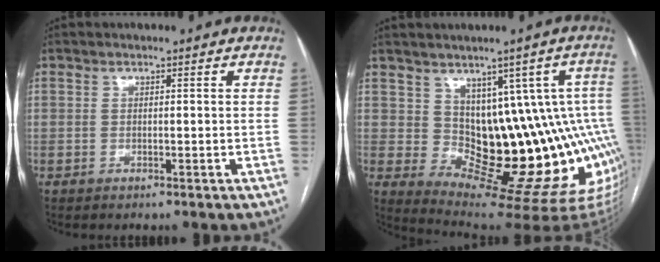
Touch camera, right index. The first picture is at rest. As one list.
[{"total": 15.8, "force": [0.6, 6.8, 14.2], "torque": [-0.134, 0.021, 0.025]}]